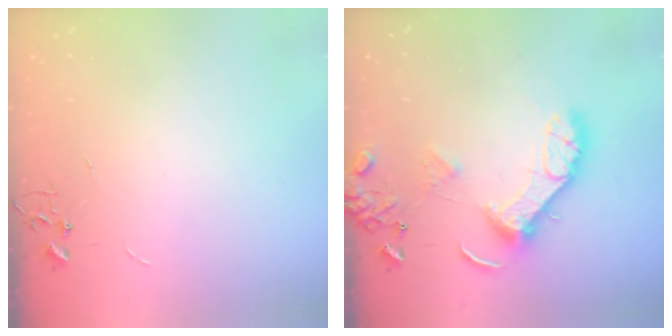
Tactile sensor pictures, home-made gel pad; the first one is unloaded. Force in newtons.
{"total": 13.8, "press": 13.7, "slide": 1.3}